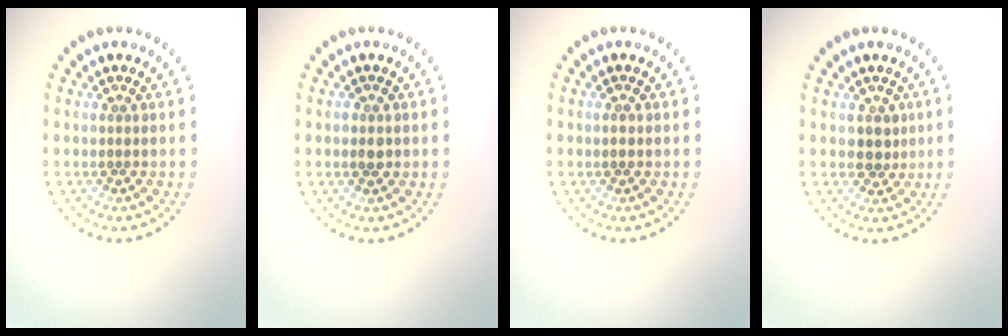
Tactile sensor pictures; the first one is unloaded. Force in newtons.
{"total": 1.1, "press": 1.0, "slide": 0.3}
{"total": 1.0, "press": 1.0, "slide": 0.1}
{"total": 1.7, "press": 1.4, "slide": 1.0}